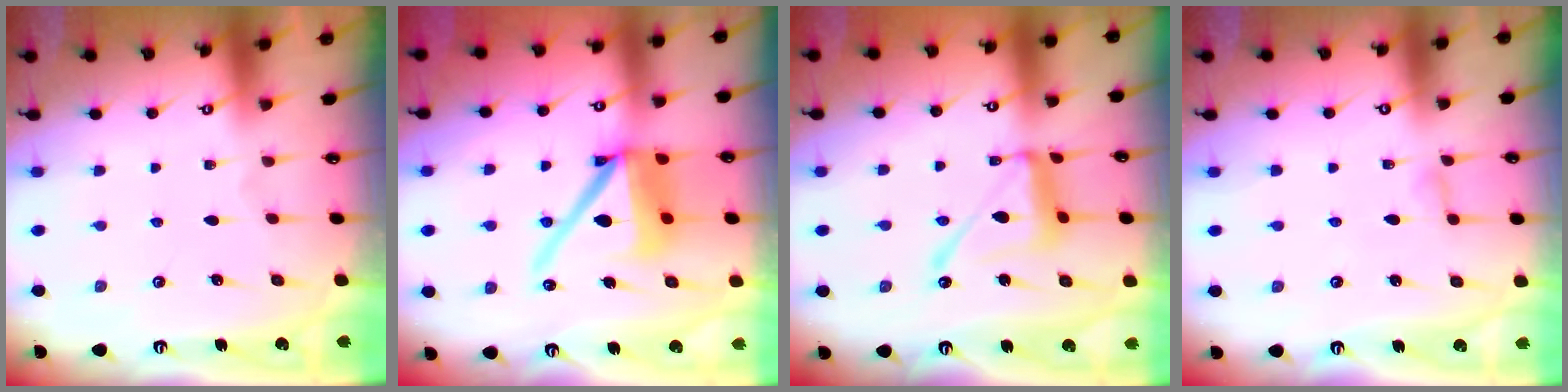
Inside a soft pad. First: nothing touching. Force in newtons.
{"total": 15.5, "press": 15.4, "slide": 1.8}
{"total": 13.4, "press": 13.4, "slide": 1.2}
{"total": 4.4, "press": 4.4, "slide": 0.6}